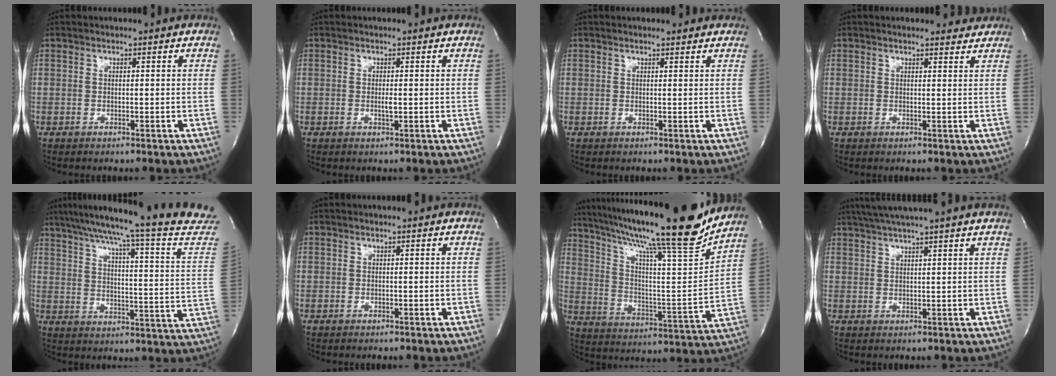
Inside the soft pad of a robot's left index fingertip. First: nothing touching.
{"total": 0.9, "force": [0.0, 0.1, 0.9], "torque": [-0.020, -0.003, 0.001]}
{"total": 1.9, "force": [1.8, 0.4, 0.4], "torque": [-0.015, 0.005, 0.018]}
{"total": 3.4, "force": [3.3, 0.8, 0.4], "torque": [-0.009, -0.002, 0.028]}
{"total": 26.7, "force": [23.5, -1.6, 12.6], "torque": [-0.201, -0.065, 0.301]}
{"total": 0.0}
{"total": 25.6, "force": [21.0, 0.6, 14.7], "torque": [-0.255, -0.033, 0.314]}
{"total": 9.8, "force": [8.3, -1.5, 5.1], "torque": [-0.086, 0.026, 0.112]}